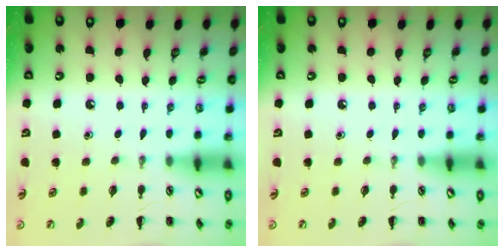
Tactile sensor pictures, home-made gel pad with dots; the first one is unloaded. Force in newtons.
{"total": 0.0}